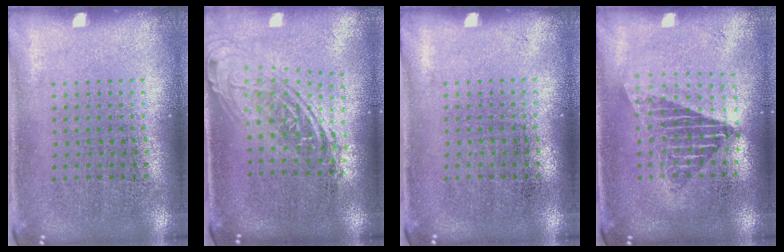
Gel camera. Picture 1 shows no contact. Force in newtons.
{"total": 1.9, "press": 1.4, "slide": 1.2}
{"total": 0.0}
{"total": 1.5, "press": 1.3, "slide": 0.8}